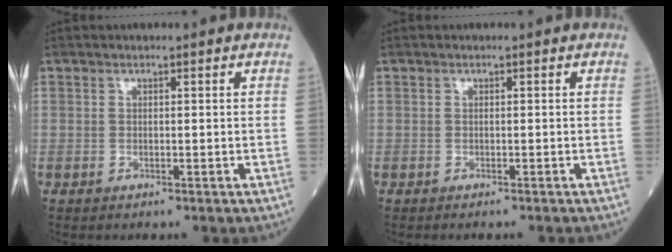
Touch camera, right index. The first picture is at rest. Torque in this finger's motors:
{"motor_torque": [0.08, 0.00, -0.03, 0.01]}